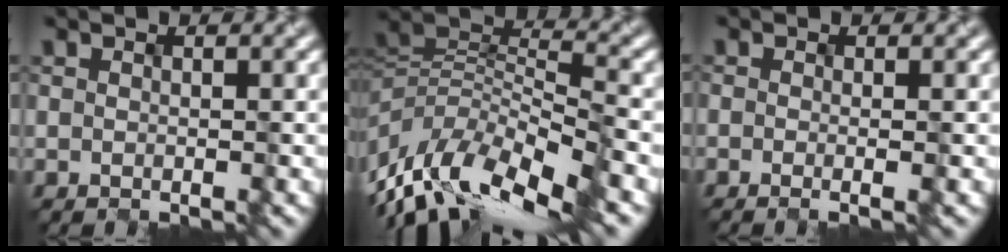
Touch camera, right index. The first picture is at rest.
{"total": 11.7, "force": [-6.3, 4.5, 8.8], "torque": [-0.183, 0.000, -0.103]}
{"total": 1.0, "force": [-0.4, 0.2, 0.9], "torque": [-0.012, 0.003, -0.017]}